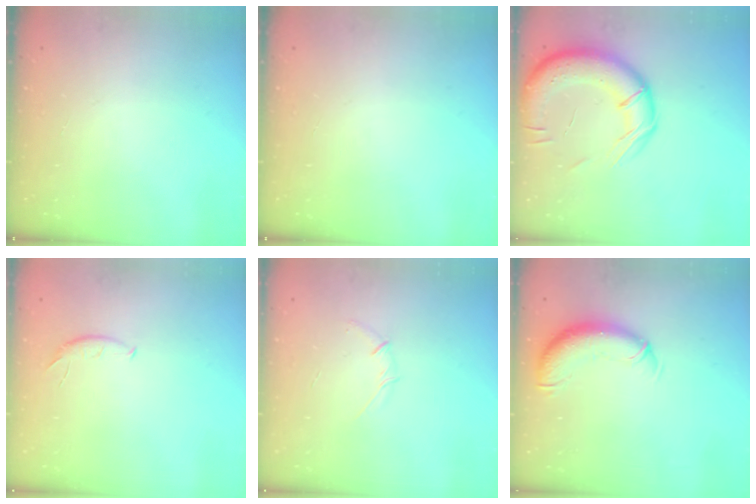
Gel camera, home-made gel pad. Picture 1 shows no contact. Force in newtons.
{"total": 0.0}
{"total": 18.4, "press": 18.0, "slide": 3.7}
{"total": 5.5, "press": 5.5, "slide": 0.5}
{"total": 3.7, "press": 3.6, "slide": 0.9}
{"total": 10.9, "press": 10.6, "slide": 2.3}